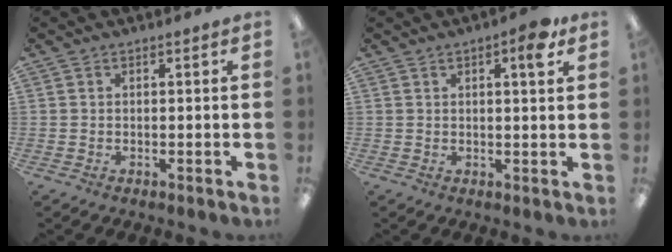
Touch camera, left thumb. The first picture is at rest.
{"total": 4.3, "force": [2.4, 1.1, 3.4], "torque": [-0.042, -0.008, 0.033]}